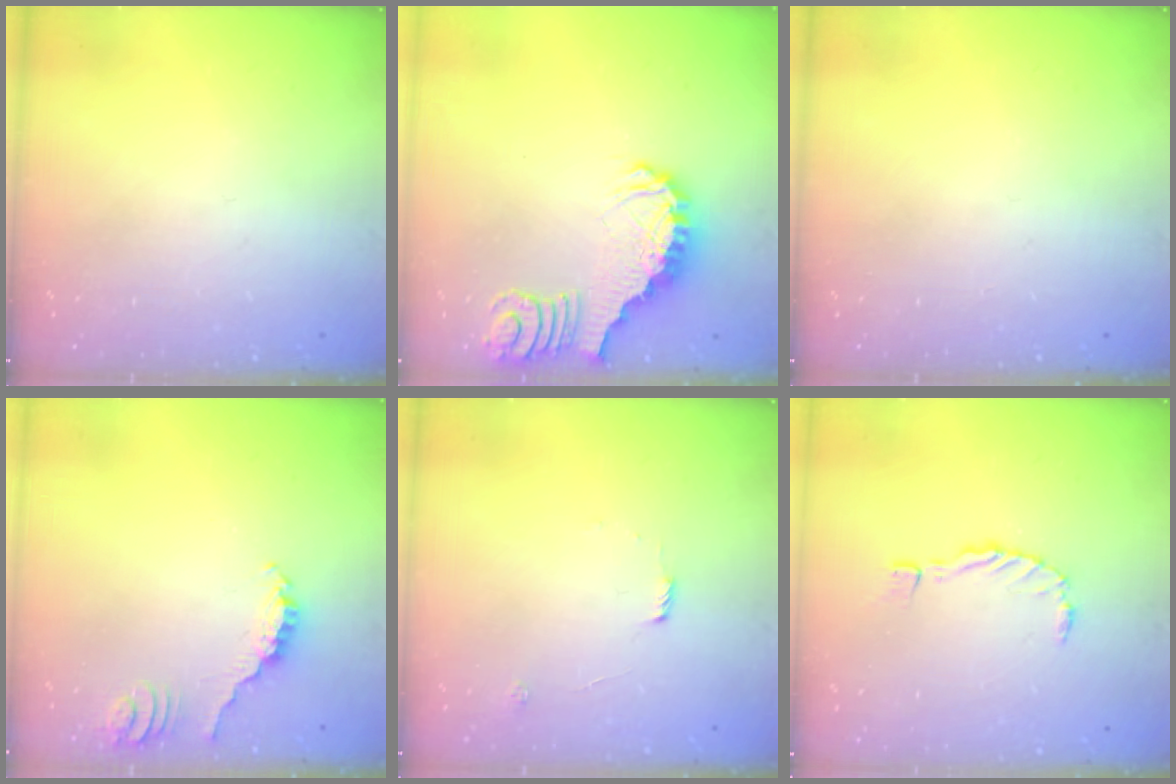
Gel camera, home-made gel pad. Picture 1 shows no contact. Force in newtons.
{"total": 2.7, "press": 2.7, "slide": 0.5}
{"total": 0.0}
{"total": 2.3, "press": 2.3, "slide": 0.2}
{"total": 5.8, "press": 5.8, "slide": 0.5}
{"total": 0.0}